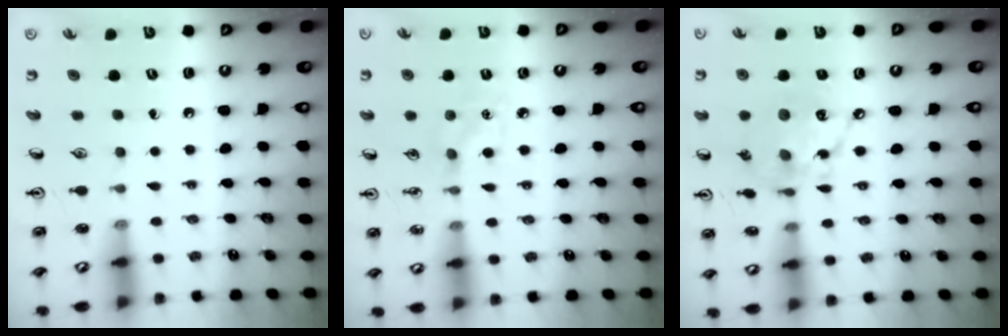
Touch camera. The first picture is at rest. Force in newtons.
{"total": 7.2, "press": 7.1, "slide": 1.1}
{"total": 11.7, "press": 11.7, "slide": 0.7}